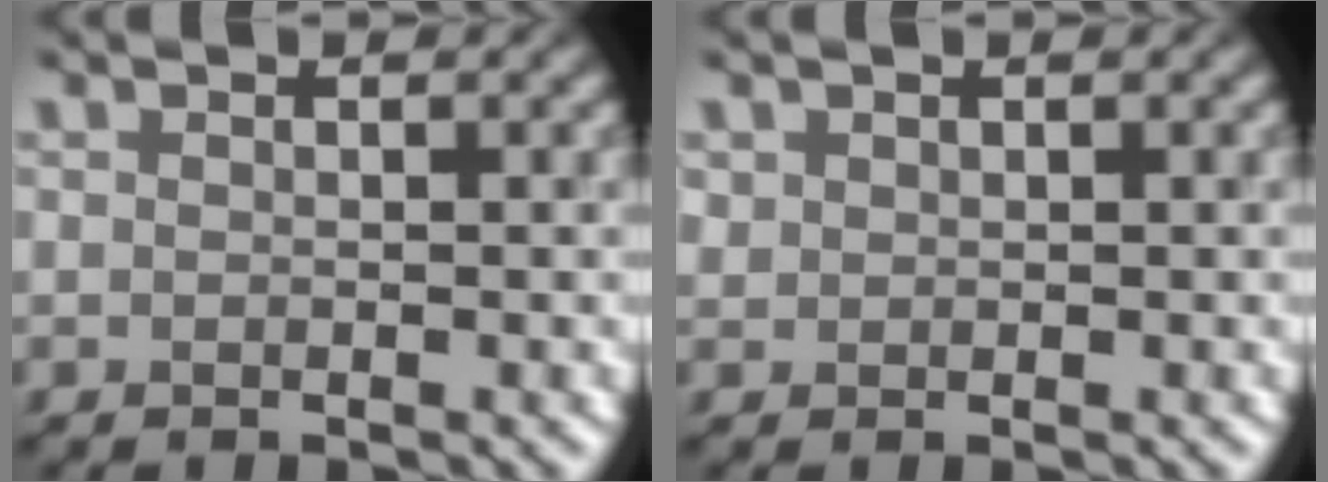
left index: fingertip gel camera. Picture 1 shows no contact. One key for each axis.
{"total": 0.7, "fx": 0.4, "fy": 0.5, "fz": 0.0, "tx": 0.001, "ty": 0.000, "tz": 0.009}